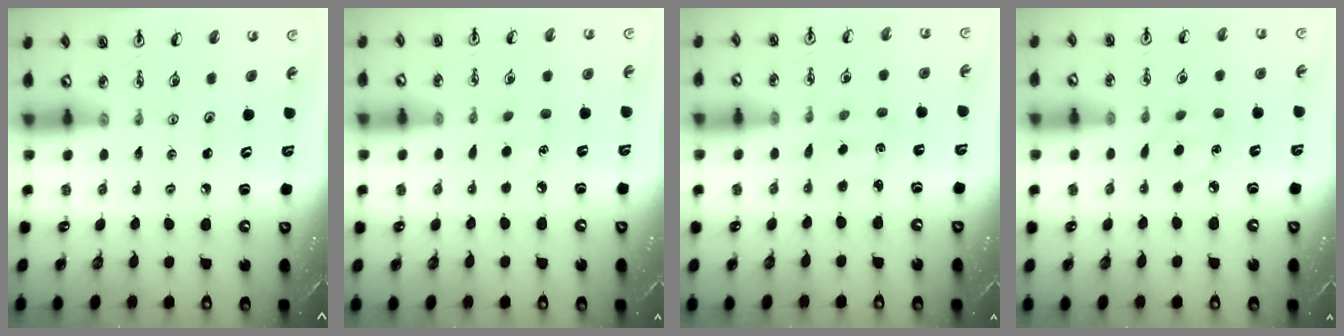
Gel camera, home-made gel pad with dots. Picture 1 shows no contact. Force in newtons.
{"total": 4.5, "press": 4.4, "slide": 0.6}
{"total": 1.8, "press": 1.7, "slide": 0.5}
{"total": 6.2, "press": 6.2, "slide": 0.7}